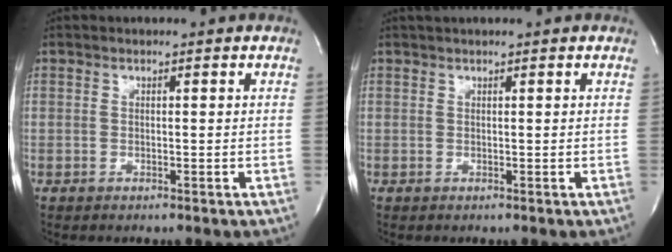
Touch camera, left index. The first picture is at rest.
{"total": 1.5, "force": [1.3, -0.2, 0.7], "torque": [-0.010, 0.020, 0.026]}